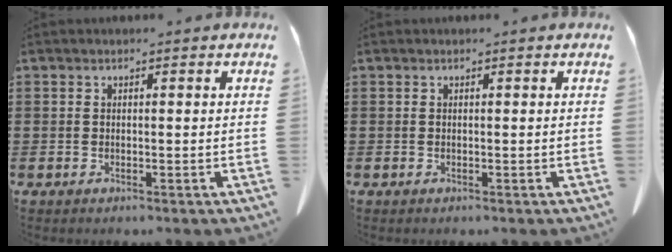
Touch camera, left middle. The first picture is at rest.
{"total": 0.0}